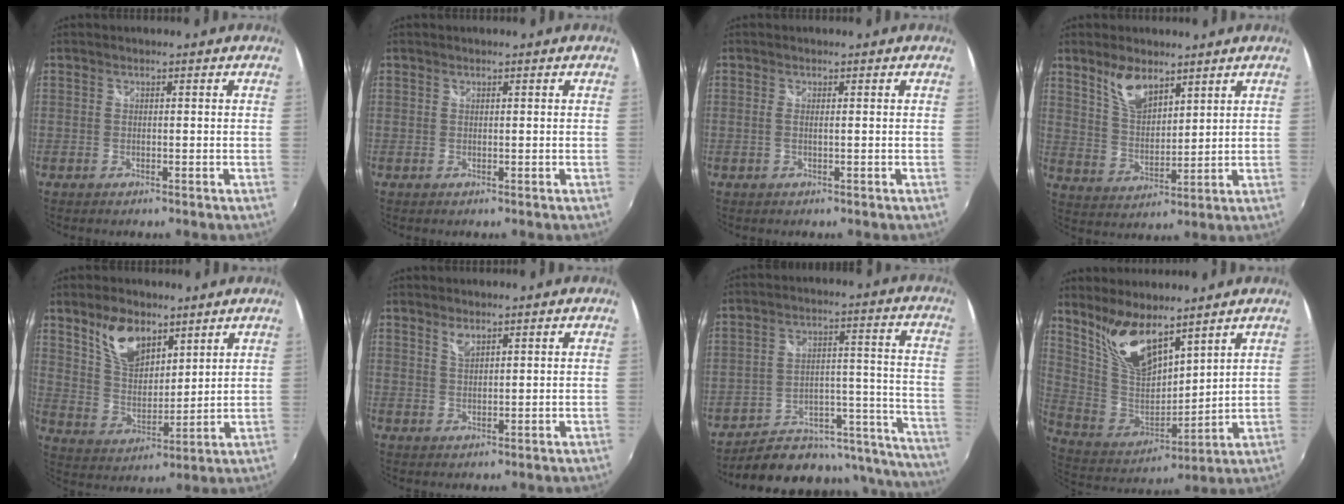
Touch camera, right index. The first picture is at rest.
{"total": 0.0}
{"total": 1.0, "force": [-0.1, -0.2, 0.9], "torque": [-0.019, -0.002, -0.003]}
{"total": 6.8, "force": [4.9, 2.7, 4.0], "torque": [-0.070, 0.004, 0.097]}
{"total": 10.9, "force": [7.0, 5.6, 6.2], "torque": [-0.113, 0.011, 0.137]}
{"total": 2.2, "force": [1.7, 0.6, 1.3], "torque": [-0.023, 0.000, 0.030]}
{"total": 21.0, "force": [-15.9, 10.1, 9.1], "torque": [-0.119, 0.041, -0.192]}
{"total": 14.2, "force": [9.9, 5.3, 8.7], "torque": [-0.169, -0.007, 0.209]}